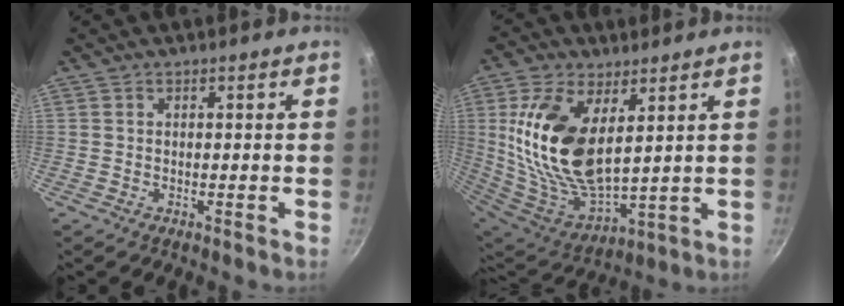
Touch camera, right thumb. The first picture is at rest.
{"total": 19.3, "force": [5.3, 9.8, 15.7], "torque": [-0.311, -0.039, 0.113]}